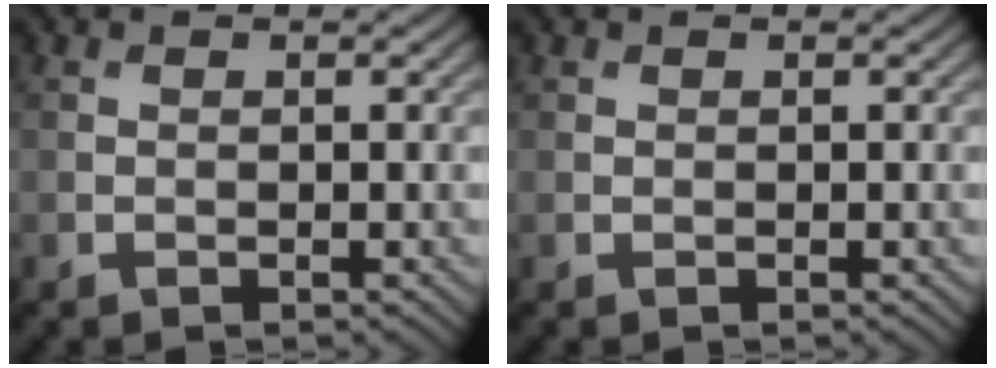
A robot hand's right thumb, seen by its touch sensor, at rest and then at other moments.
{"total": 0.0}